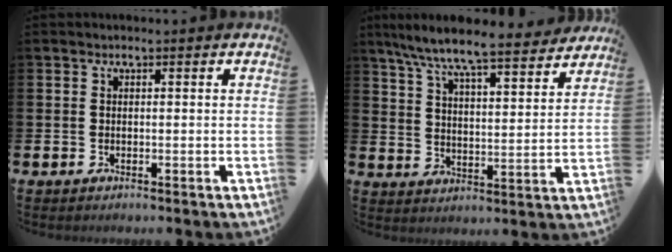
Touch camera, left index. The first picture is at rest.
{"total": 8.5, "force": [7.8, 0.7, 3.2], "torque": [-0.085, -0.060, 0.131]}